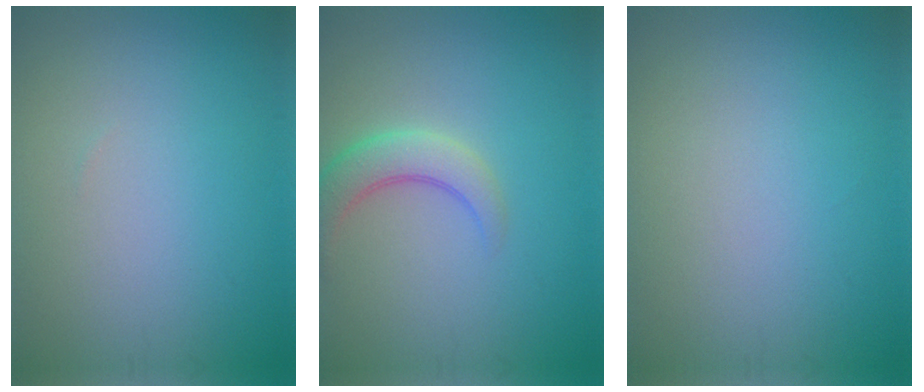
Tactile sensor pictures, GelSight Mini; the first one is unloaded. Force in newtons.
{"total": 3.4, "press": 3.4, "slide": 0.1}
{"total": 0.0}